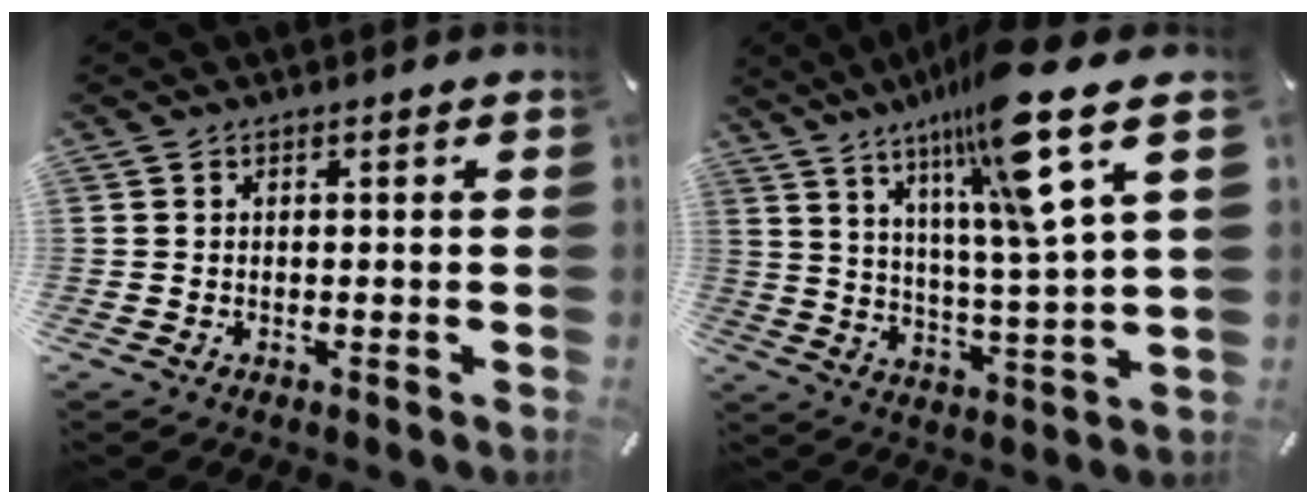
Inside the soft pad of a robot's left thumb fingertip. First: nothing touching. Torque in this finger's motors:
{"motor_torque": [2.52, 2.52, 1.40, -1.36, 0.22]}